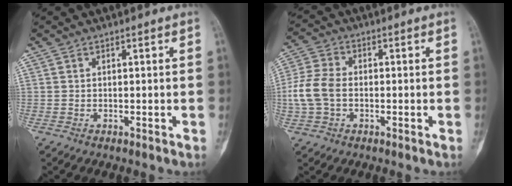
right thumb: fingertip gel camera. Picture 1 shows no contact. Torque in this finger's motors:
{"motor_torque": [-0.06, 0.33, 0.59, -0.11, 0.21]}